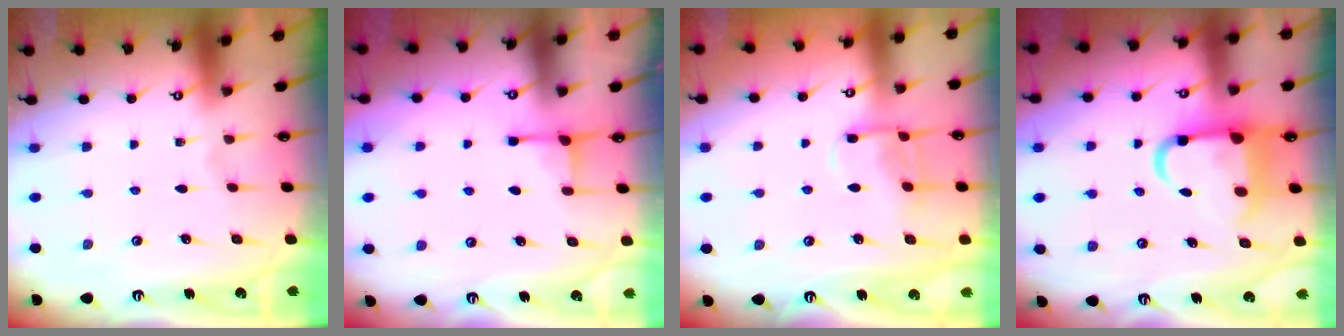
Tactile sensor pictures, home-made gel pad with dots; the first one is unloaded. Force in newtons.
{"total": 2.5, "press": 2.5, "slide": 0.5}
{"total": 9.2, "press": 9.2, "slide": 0.9}
{"total": 11.0, "press": 10.8, "slide": 2.0}